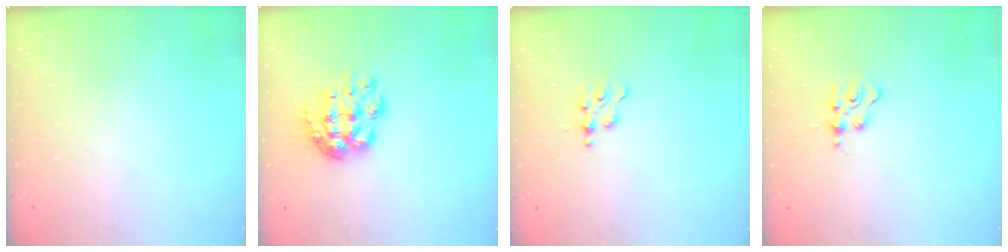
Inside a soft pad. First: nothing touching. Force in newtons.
{"total": 10.5, "press": 10.4, "slide": 0.8}
{"total": 2.5, "press": 2.5, "slide": 0.3}
{"total": 2.7, "press": 2.7, "slide": 0.3}